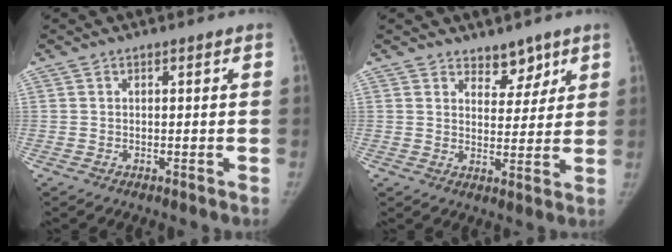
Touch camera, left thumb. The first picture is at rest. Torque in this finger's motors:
{"motor_torque": [-0.07, -0.02, 0.54, -0.21, -0.05]}